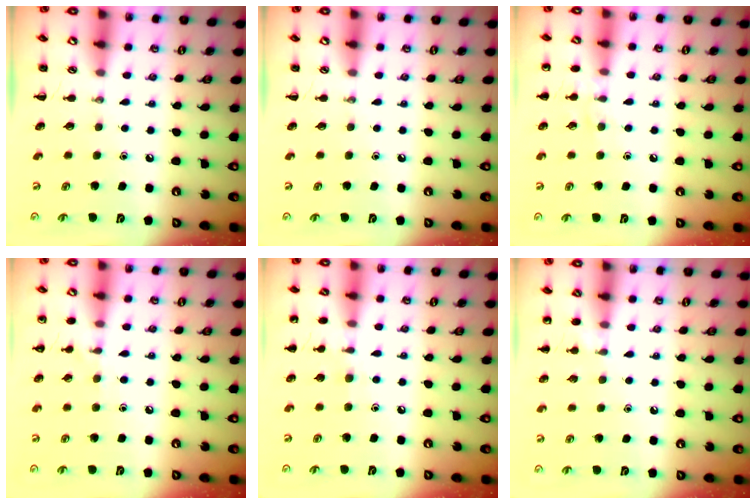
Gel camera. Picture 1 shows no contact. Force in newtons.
{"total": 0.0}
{"total": 6.7, "press": 6.5, "slide": 1.7}
{"total": 6.5, "press": 6.1, "slide": 2.1}
{"total": 6.2, "press": 5.9, "slide": 1.8}
{"total": 5.0, "press": 4.7, "slide": 1.6}